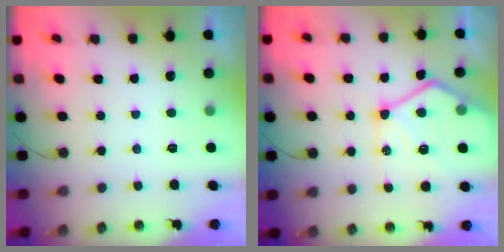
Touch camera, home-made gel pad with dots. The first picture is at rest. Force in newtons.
{"total": 16.5, "press": 16.4, "slide": 1.8}